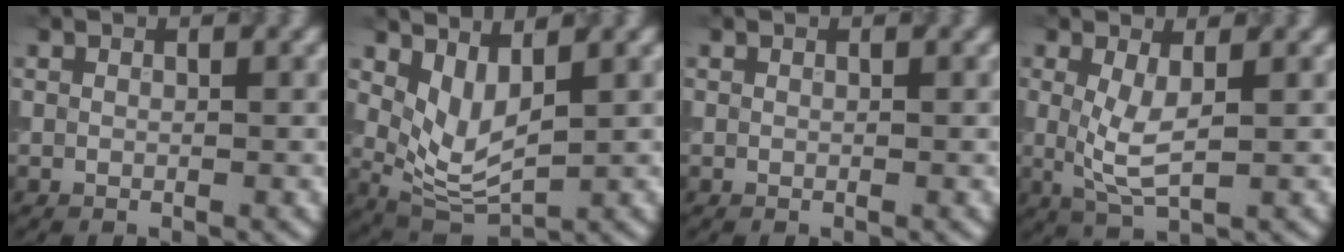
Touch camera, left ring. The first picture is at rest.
{"total": 4.0, "force": [1.5, 1.8, 3.2], "torque": [-0.069, -0.014, 0.037]}
{"total": 0.0}
{"total": 3.6, "force": [0.4, 1.2, 3.4], "torque": [-0.077, -0.006, 0.011]}